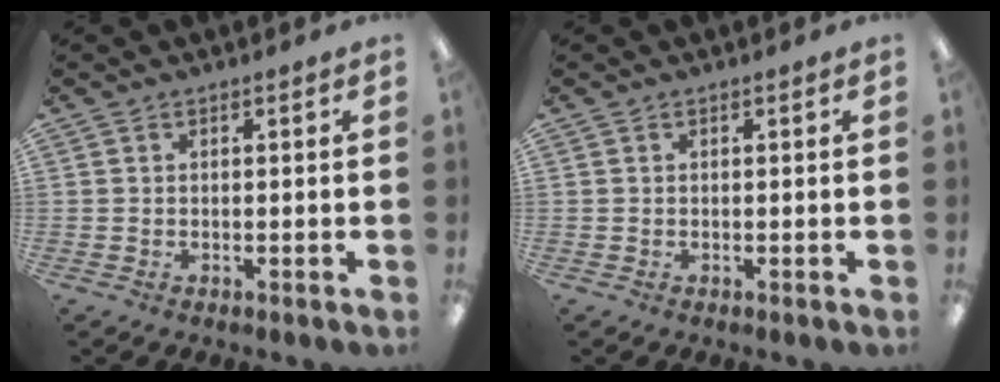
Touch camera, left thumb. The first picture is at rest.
{"total": 0.0}